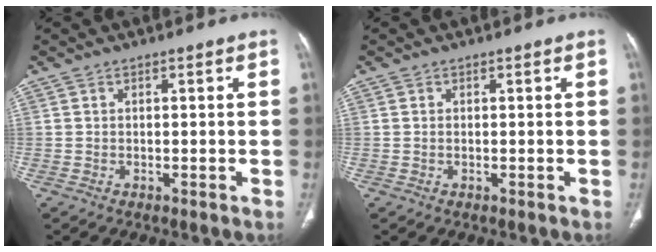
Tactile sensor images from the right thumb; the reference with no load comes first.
{"total": 0.0}